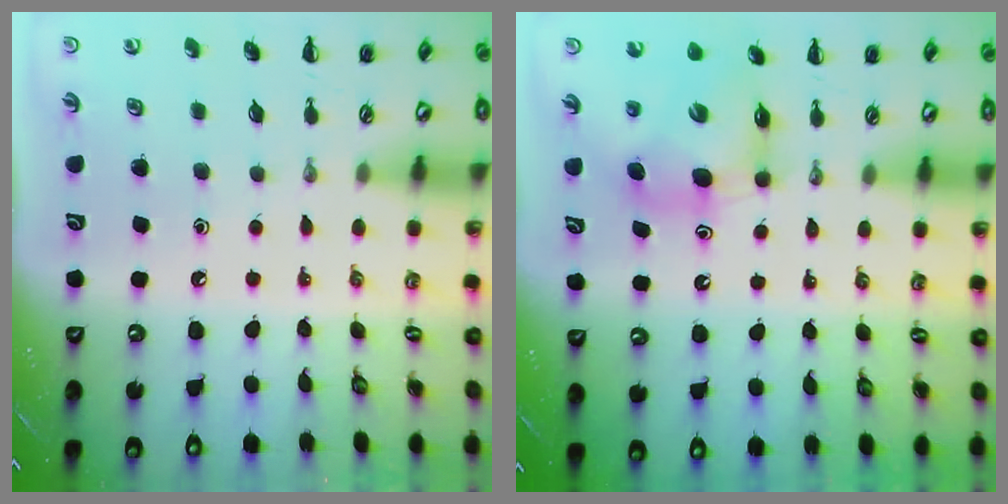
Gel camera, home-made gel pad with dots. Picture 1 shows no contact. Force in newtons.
{"total": 7.0, "press": 7.0, "slide": 0.5}